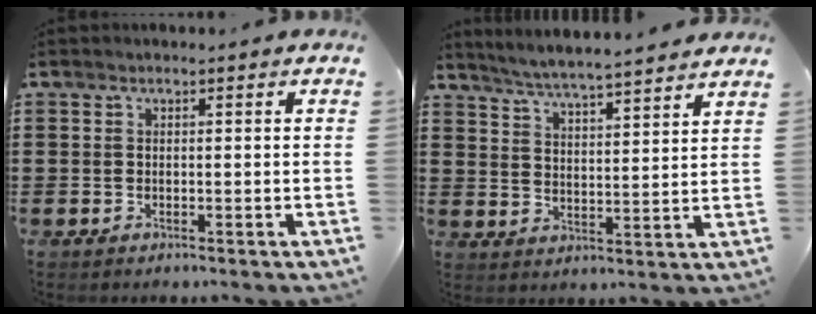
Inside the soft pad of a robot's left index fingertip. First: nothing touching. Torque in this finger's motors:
{"motor_torque": [1.45, -0.68, 0.24, 0.12]}